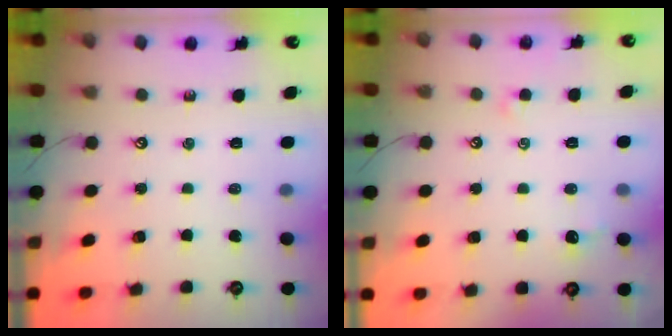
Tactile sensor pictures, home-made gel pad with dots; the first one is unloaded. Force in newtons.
{"total": 1.1, "press": 0.9, "slide": 0.6}